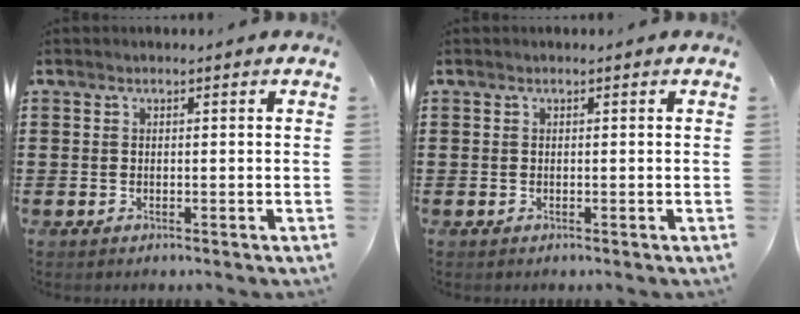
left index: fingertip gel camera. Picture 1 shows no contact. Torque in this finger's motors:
{"motor_torque": [0.00, 0.00, 0.00, 0.00]}